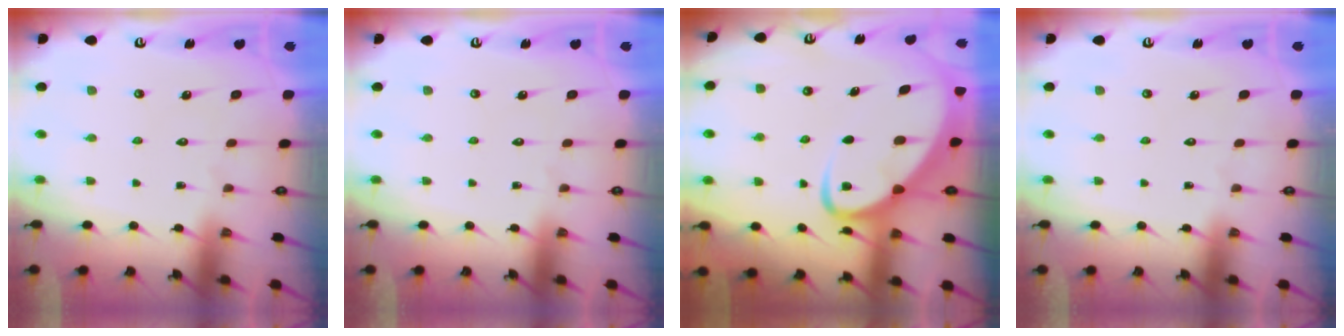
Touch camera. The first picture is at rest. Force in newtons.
{"total": 0.0}
{"total": 6.5, "press": 6.4, "slide": 0.7}
{"total": 0.0}